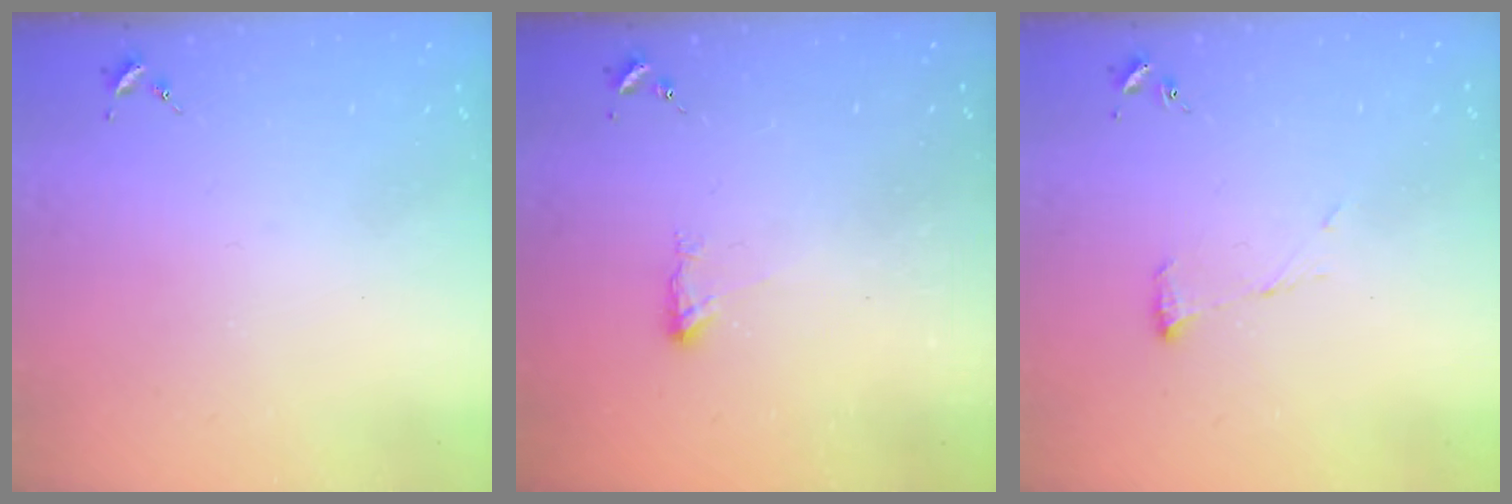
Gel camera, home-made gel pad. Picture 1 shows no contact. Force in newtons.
{"total": 5.2, "press": 5.2, "slide": 0.8}
{"total": 6.5, "press": 6.4, "slide": 0.7}